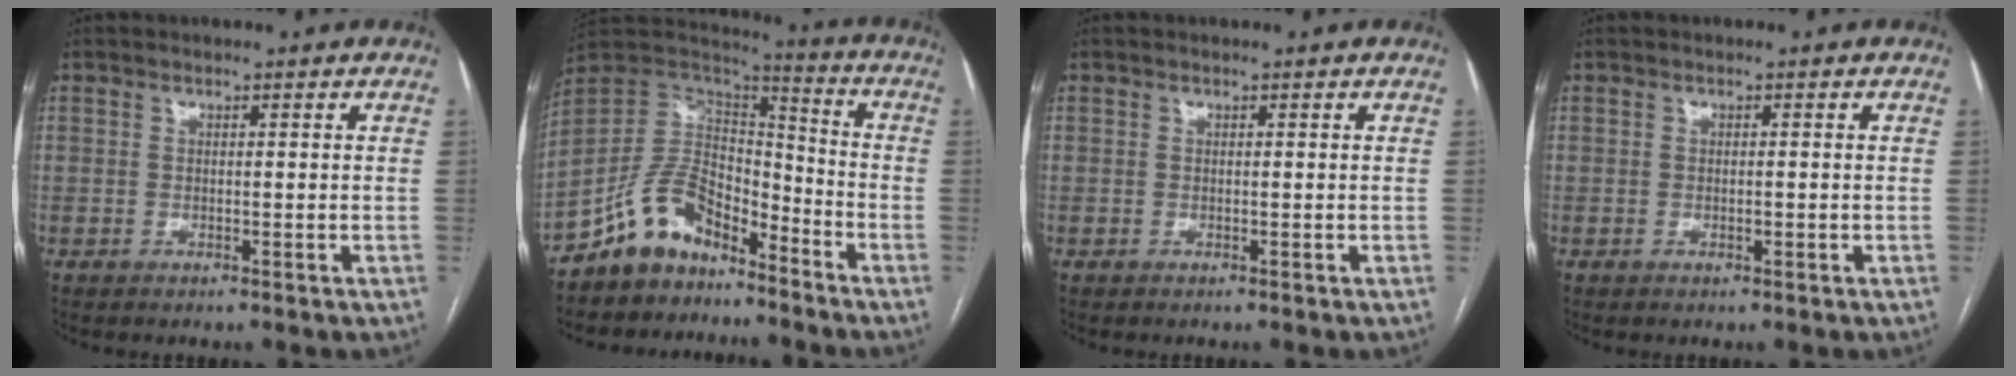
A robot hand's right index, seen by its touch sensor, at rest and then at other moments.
{"total": 11.6, "force": [-8.5, 6.1, 5.1], "torque": [-0.101, 0.040, -0.163]}
{"total": 0.0}
{"total": 0.8, "force": [-0.2, 0.2, 0.7], "torque": [-0.015, -0.001, -0.002]}